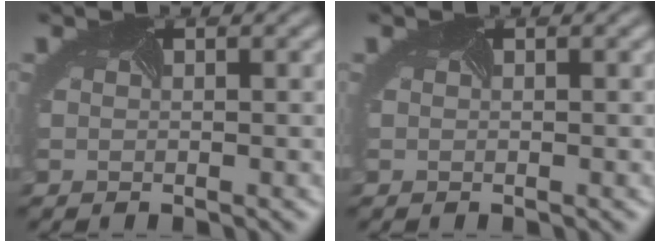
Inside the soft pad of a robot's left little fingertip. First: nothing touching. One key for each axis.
{"total": 0.0}